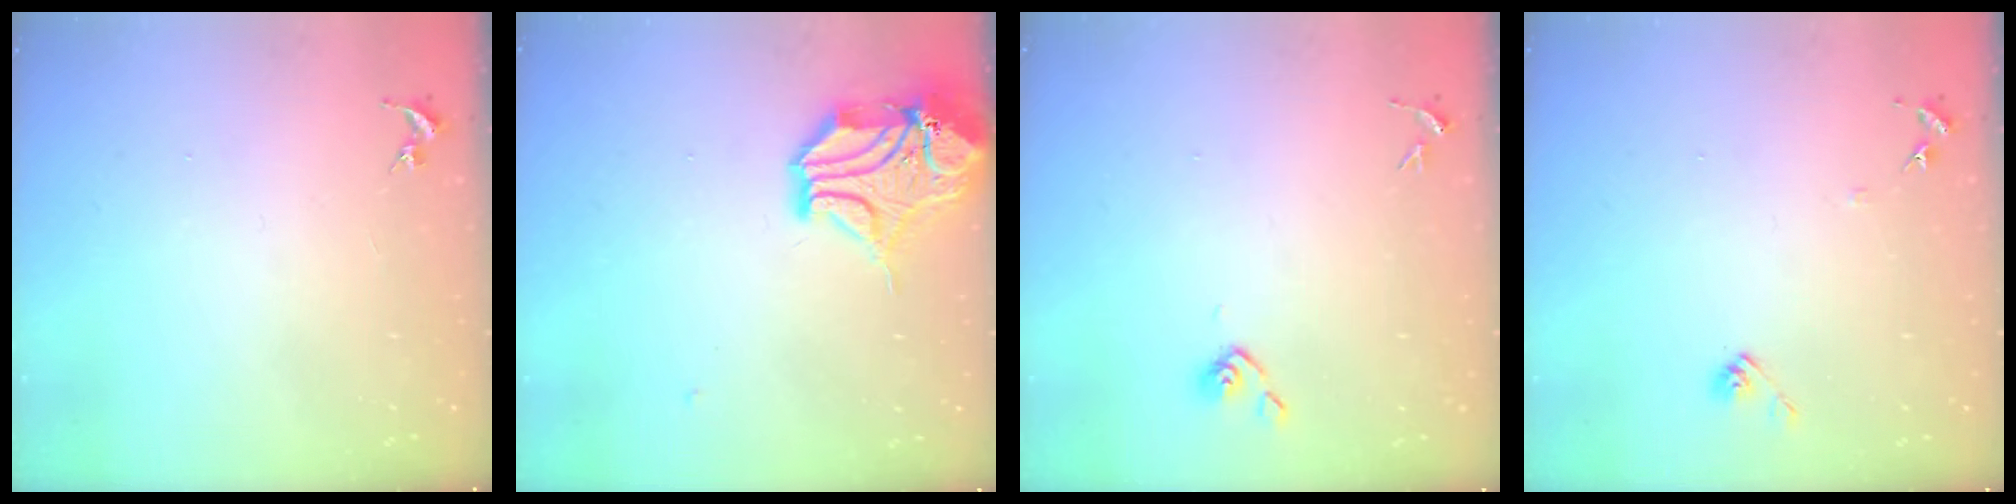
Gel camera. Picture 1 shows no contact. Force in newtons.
{"total": 13.3, "press": 13.2, "slide": 1.9}
{"total": 3.8, "press": 3.7, "slide": 0.8}
{"total": 6.9, "press": 6.9, "slide": 0.7}